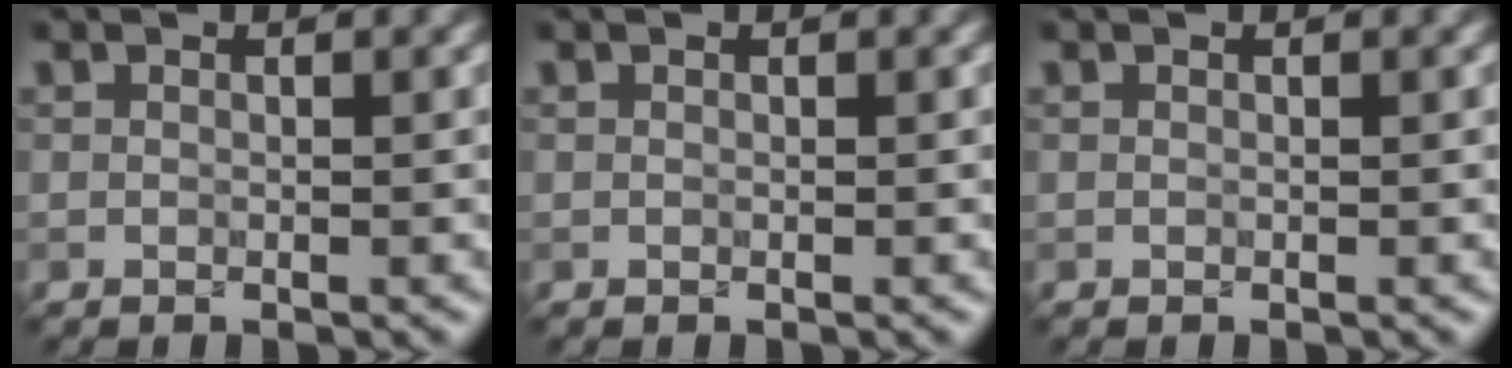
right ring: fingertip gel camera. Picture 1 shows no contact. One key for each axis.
{"total": 0.0}
{"total": 0.0}